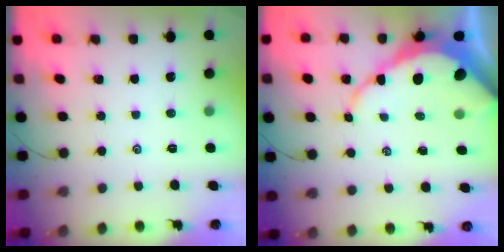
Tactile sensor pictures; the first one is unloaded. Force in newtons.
{"total": 12.1, "press": 12.0, "slide": 1.0}